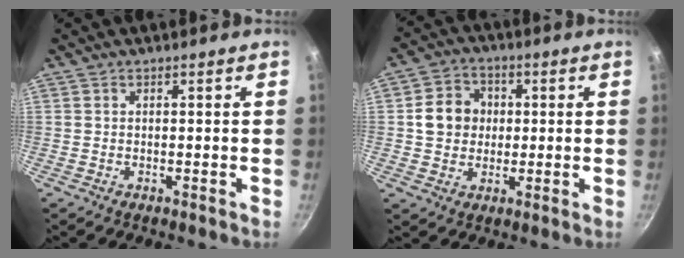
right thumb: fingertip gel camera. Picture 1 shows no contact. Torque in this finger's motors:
{"motor_torque": [0.92, 0.73, 0.52, -0.30, 0.02]}